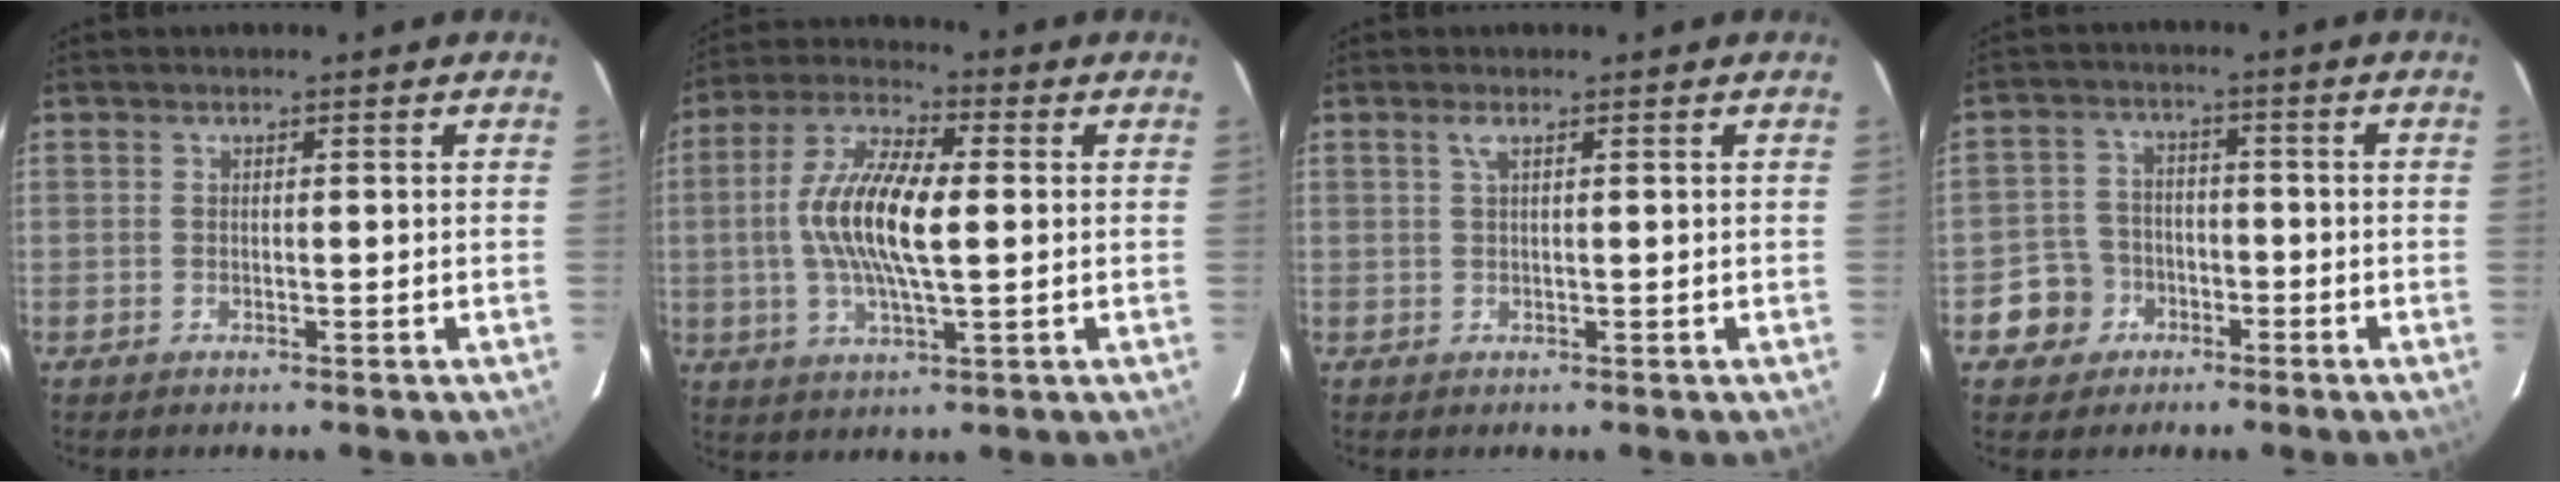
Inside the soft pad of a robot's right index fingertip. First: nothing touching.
{"total": 13.2, "force": [0.3, 4.0, 12.5], "torque": [-0.253, 0.010, 0.000]}
{"total": 1.2, "force": [0.5, -0.1, 1.0], "torque": [-0.021, 0.003, 0.009]}
{"total": 6.7, "force": [-3.0, 6.0, 0.7], "torque": [-0.034, 0.026, -0.046]}